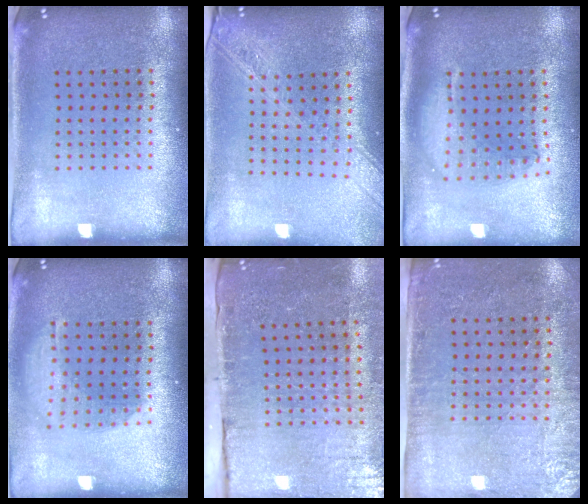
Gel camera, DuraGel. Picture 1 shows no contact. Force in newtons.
{"total": 2.2, "press": 1.9, "slide": 1.2}
{"total": 1.7, "press": 1.5, "slide": 0.9}
{"total": 1.5, "press": 1.3, "slide": 0.9}
{"total": 4.4, "press": 3.8, "slide": 2.2}
{"total": 2.9, "press": 2.5, "slide": 1.5}